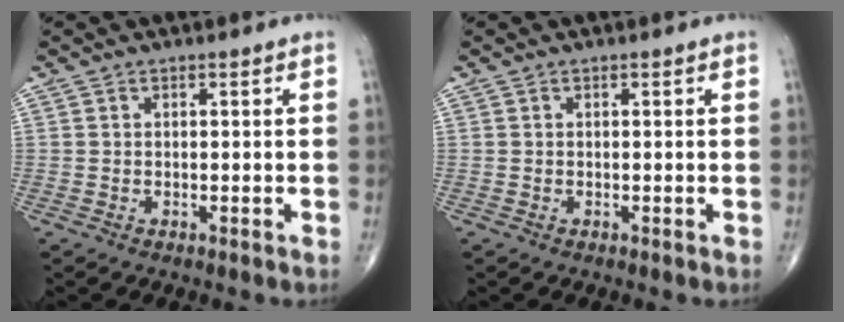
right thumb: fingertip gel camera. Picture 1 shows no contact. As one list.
[{"total": 0.0}]